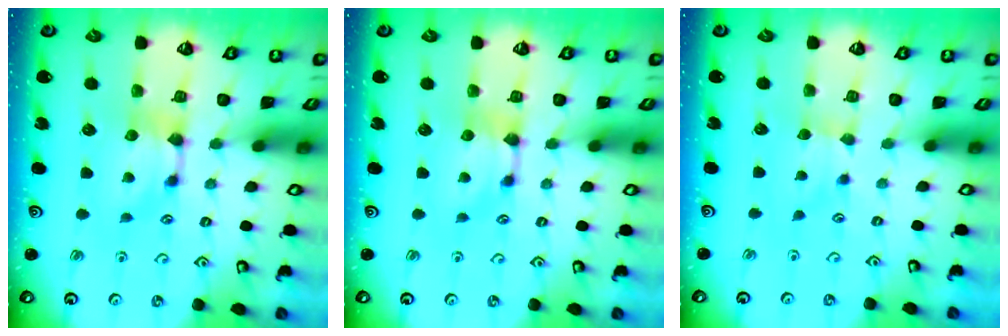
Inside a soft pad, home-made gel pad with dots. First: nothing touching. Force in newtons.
{"total": 0.0}
{"total": 2.1, "press": 2.0, "slide": 0.5}